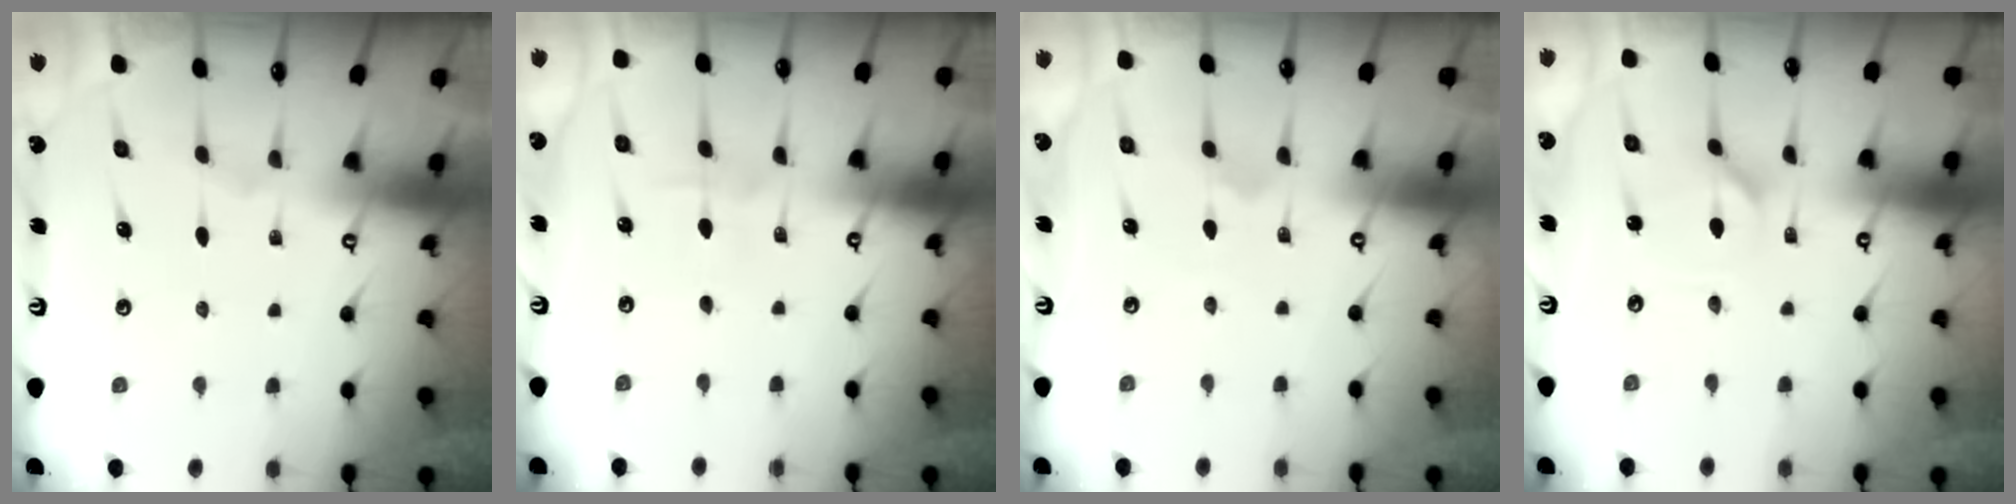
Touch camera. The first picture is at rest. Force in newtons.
{"total": 2.4, "press": 2.4, "slide": 0.3}
{"total": 1.8, "press": 1.8, "slide": 0.2}
{"total": 1.8, "press": 1.8, "slide": 0.2}